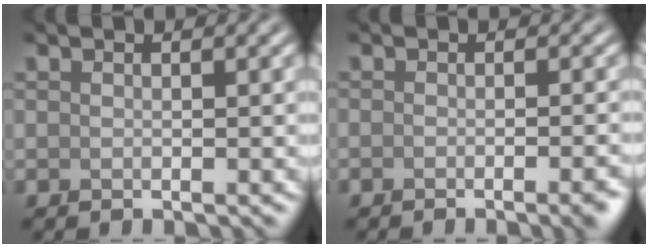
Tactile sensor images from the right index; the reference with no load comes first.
{"total": 2.7, "force": [-1.8, 0.5, 2.0], "torque": [-0.017, 0.000, -0.024]}